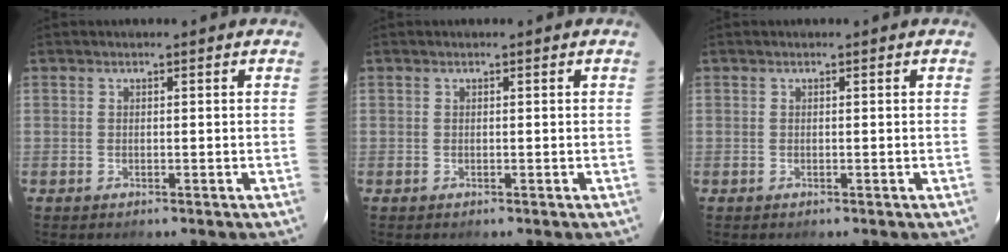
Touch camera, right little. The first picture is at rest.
{"total": 0.0}
{"total": 0.0}